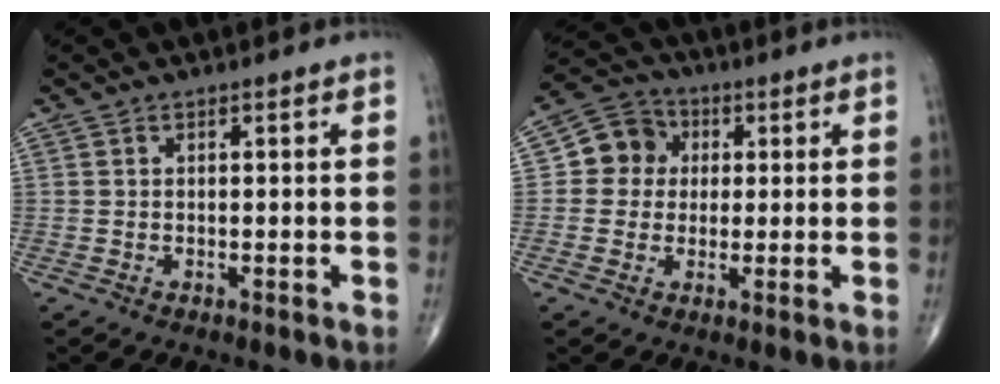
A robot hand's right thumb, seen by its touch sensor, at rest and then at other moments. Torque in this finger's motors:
{"motor_torque": [-0.29, 0.33, 0.01, -0.02, 0.00]}